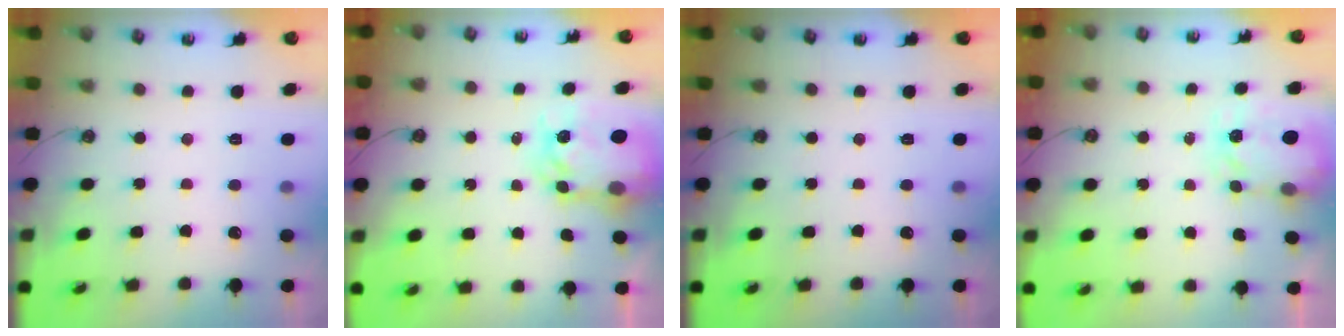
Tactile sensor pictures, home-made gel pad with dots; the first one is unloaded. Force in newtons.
{"total": 6.4, "press": 6.4, "slide": 0.6}
{"total": 0.0}
{"total": 3.6, "press": 3.6, "slide": 0.4}